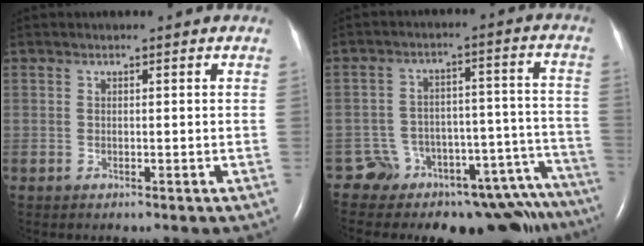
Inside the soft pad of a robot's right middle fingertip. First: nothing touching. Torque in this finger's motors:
{"motor_torque": [0.82, -0.82, 0.19, 0.06]}